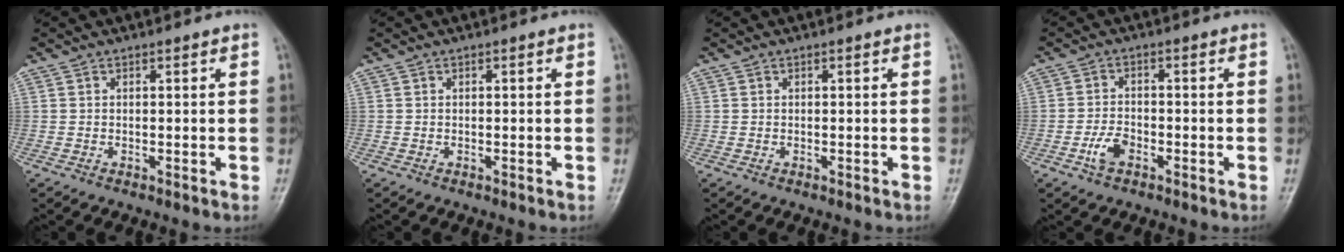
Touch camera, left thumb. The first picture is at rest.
{"total": 0.0}
{"total": 0.0}
{"total": 3.9, "force": [-1.9, 2.3, 2.5], "torque": [-0.047, 0.011, -0.037]}